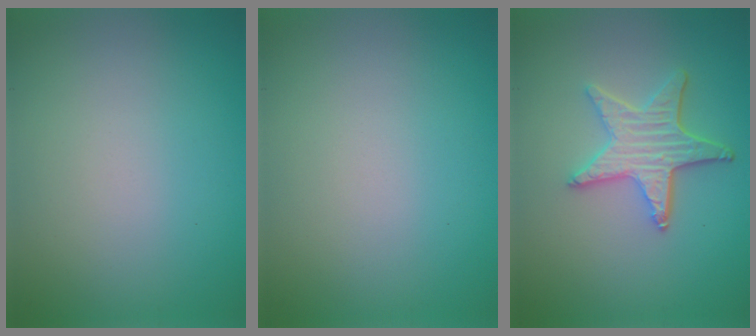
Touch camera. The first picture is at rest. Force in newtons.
{"total": 0.0}
{"total": 4.3, "press": 3.7, "slide": 2.2}